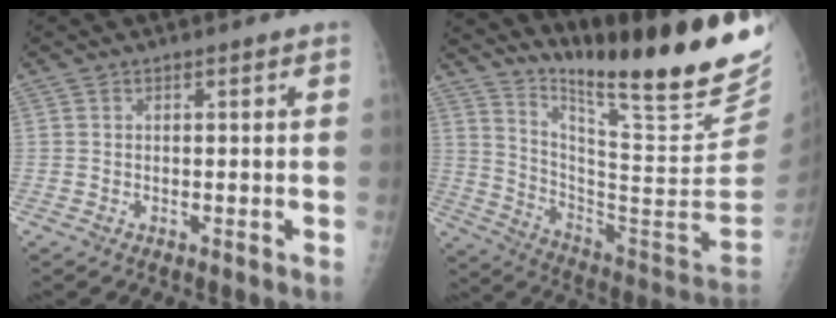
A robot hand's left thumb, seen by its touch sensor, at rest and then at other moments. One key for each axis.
{"total": 28.3, "fx": 20.8, "fy": 3.4, "fz": 18.9, "tx": -0.268, "ty": -0.137, "tz": 0.311}